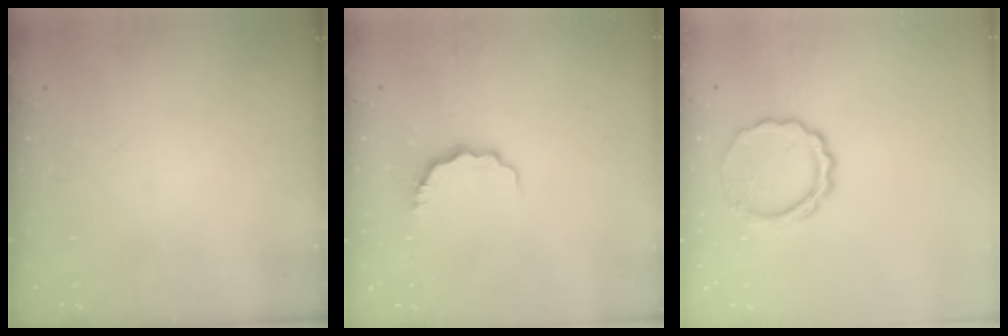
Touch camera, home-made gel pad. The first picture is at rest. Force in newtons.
{"total": 6.3, "press": 6.2, "slide": 1.0}
{"total": 8.2, "press": 8.1, "slide": 0.8}